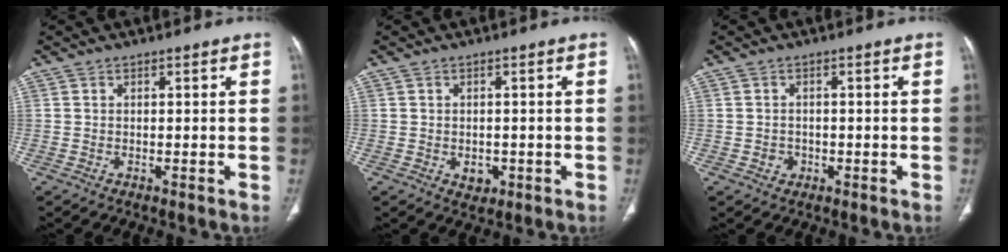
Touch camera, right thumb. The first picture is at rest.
{"total": 2.6, "force": [-0.8, 2.0, 1.5], "torque": [-0.010, 0.001, -0.003]}
{"total": 1.8, "force": [-0.6, 1.7, 0.5], "torque": [0.000, 0.007, -0.007]}